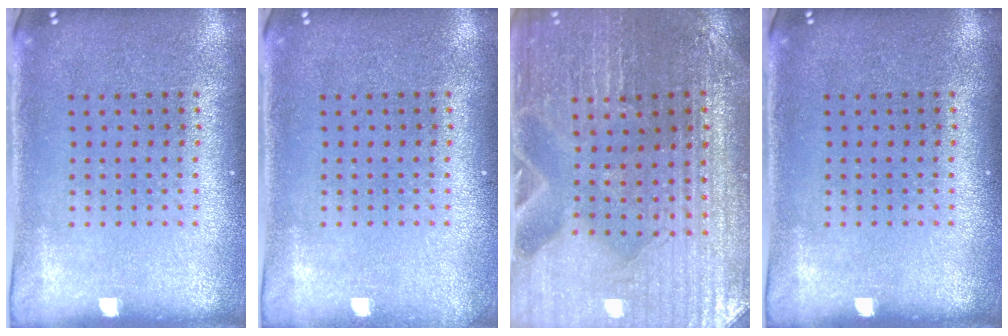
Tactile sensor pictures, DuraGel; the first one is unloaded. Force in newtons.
{"total": 0.7, "press": 0.7, "slide": 0.0}
{"total": 2.5, "press": 2.4, "slide": 0.4}
{"total": 0.0}